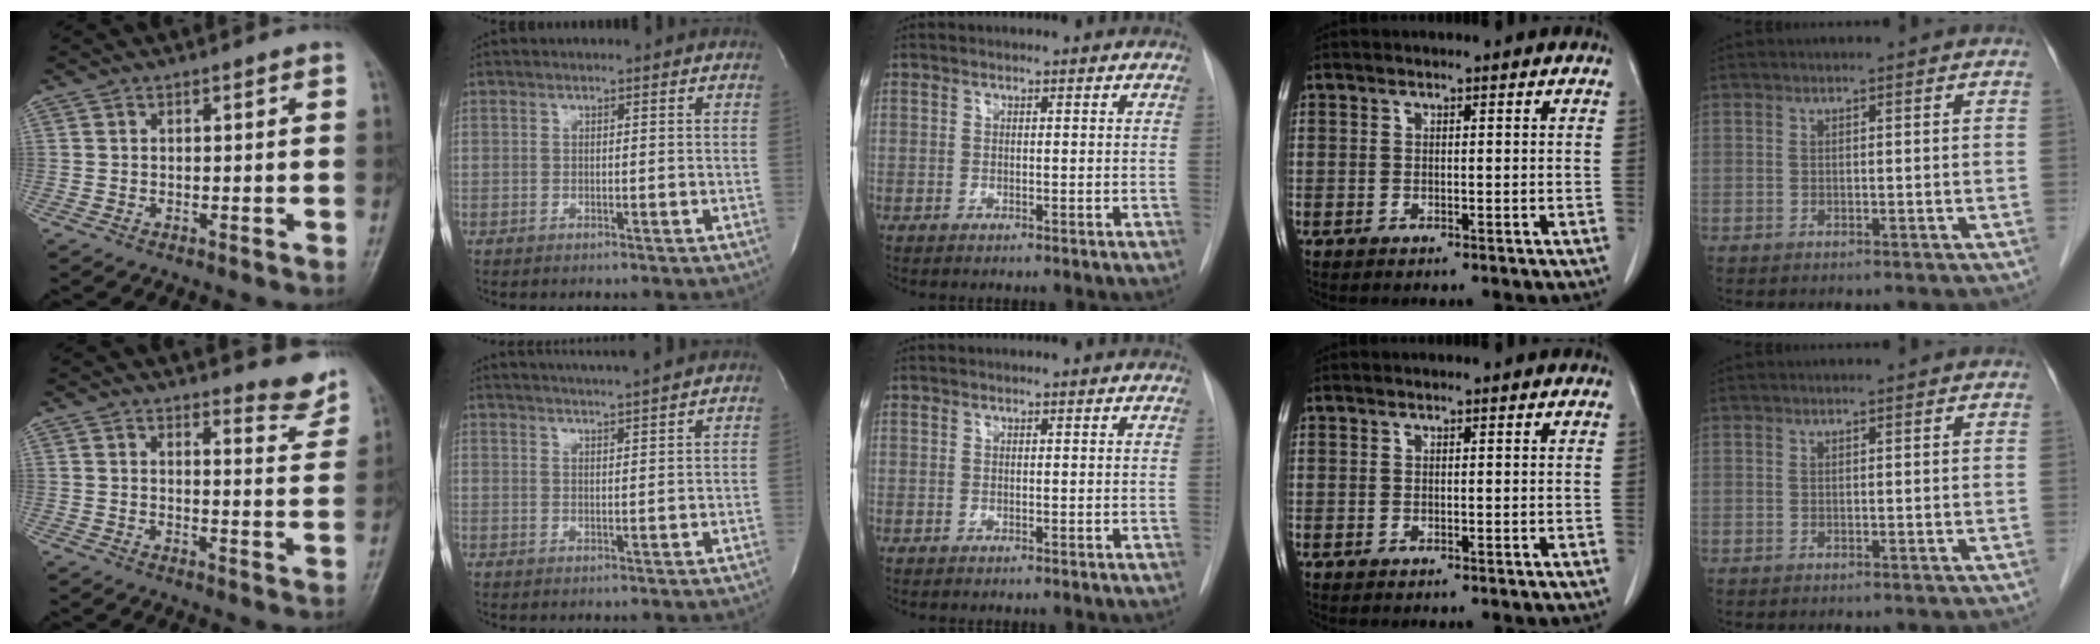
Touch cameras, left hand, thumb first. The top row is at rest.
{"thumb": {"total": 5.8, "force": [5.6, 1.2, 1.1], "torque": [0.002, -0.056, 0.060]}, "index": {"total": 6.0, "force": [5.5, -1.1, 2.0], "torque": [-0.037, 0.008, 0.081]}}